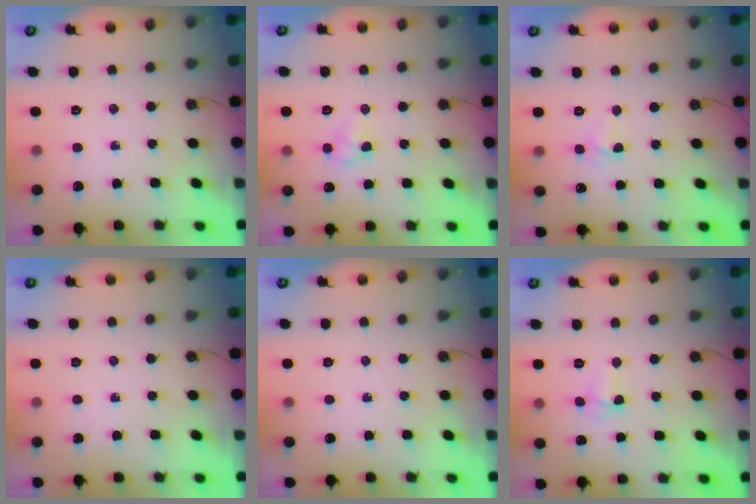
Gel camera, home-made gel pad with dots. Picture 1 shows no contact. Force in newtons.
{"total": 4.3, "press": 4.3, "slide": 0.6}
{"total": 2.9, "press": 2.9, "slide": 0.4}
{"total": 0.0}
{"total": 0.0}
{"total": 3.6, "press": 3.4, "slide": 1.2}